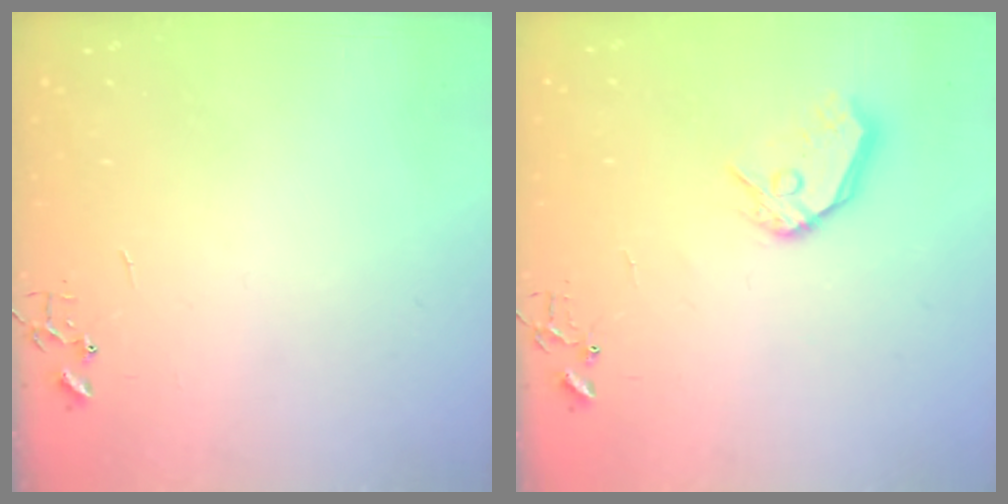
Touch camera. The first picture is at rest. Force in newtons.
{"total": 11.3, "press": 11.2, "slide": 1.5}